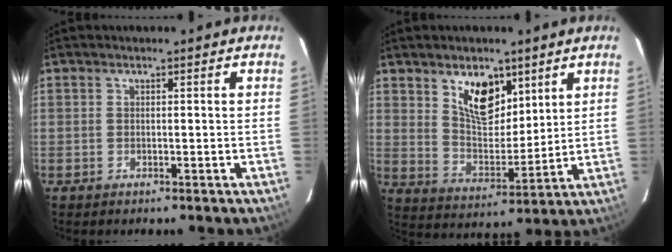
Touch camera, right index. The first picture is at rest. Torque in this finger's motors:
{"motor_torque": [0.52, 0.52, 0.24, 0.10]}